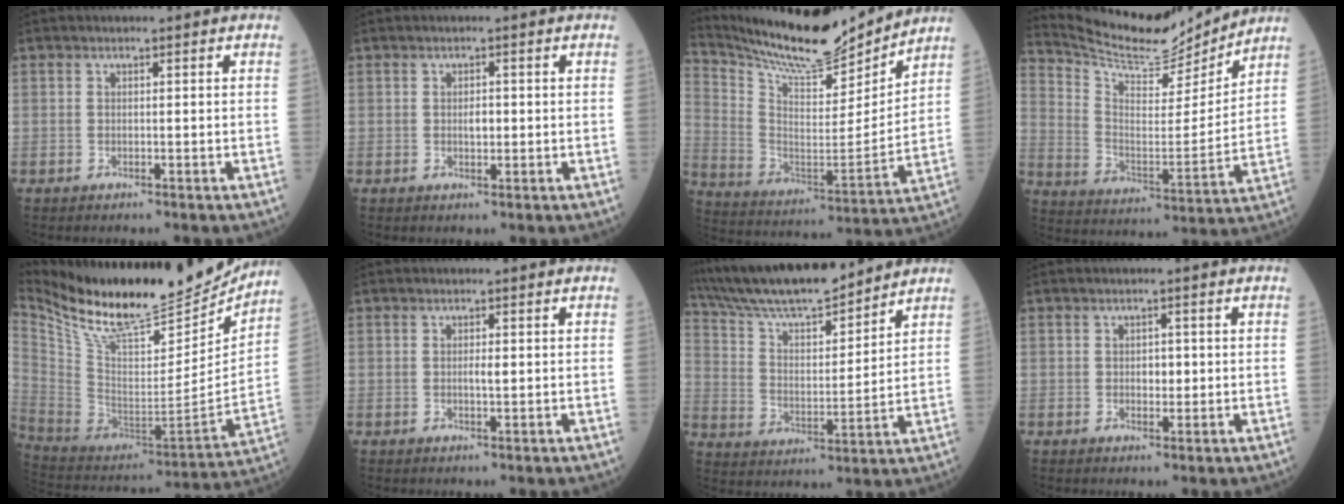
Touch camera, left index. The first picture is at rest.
{"total": 1.5, "force": [0.1, 0.7, 1.3], "torque": [-0.023, 0.000, 0.004]}
{"total": 18.0, "force": [17.0, 2.3, 5.6], "torque": [-0.125, -0.023, 0.286]}
{"total": 14.1, "force": [13.8, 1.8, 2.3], "torque": [-0.066, -0.018, 0.235]}
{"total": 26.4, "force": [23.1, 4.6, 11.8], "torque": [-0.220, -0.043, 0.368]}
{"total": 1.1, "force": [0.2, 0.2, 1.1], "torque": [-0.022, -0.001, 0.004]}
{"total": 16.5, "force": [14.9, 2.1, 6.8], "torque": [-0.133, 0.011, 0.266]}
{"total": 1.7, "force": [0.2, 1.0, 1.3], "torque": [-0.018, 0.000, 0.005]}